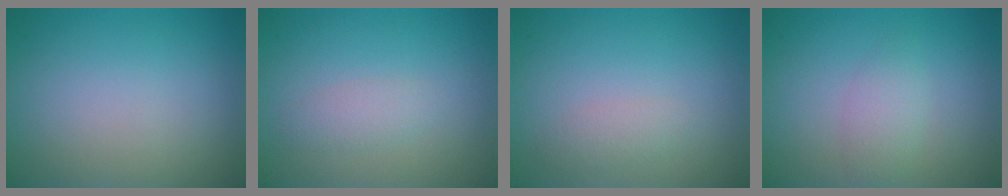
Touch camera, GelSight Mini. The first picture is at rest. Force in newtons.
{"total": 1.4, "press": 1.4, "slide": 0.1}
{"total": 1.2, "press": 1.2, "slide": 0.0}
{"total": 1.8, "press": 1.8, "slide": 0.1}